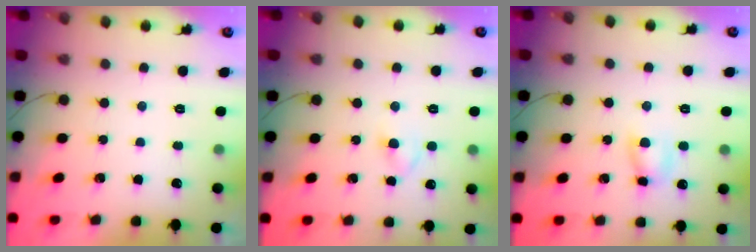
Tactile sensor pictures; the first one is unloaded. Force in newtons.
{"total": 2.3, "press": 2.1, "slide": 1.0}
{"total": 5.1, "press": 5.0, "slide": 0.7}